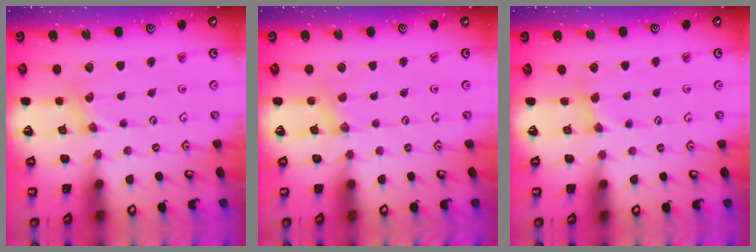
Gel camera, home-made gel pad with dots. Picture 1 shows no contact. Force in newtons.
{"total": 2.7, "press": 2.6, "slide": 0.5}
{"total": 3.1, "press": 3.0, "slide": 0.3}